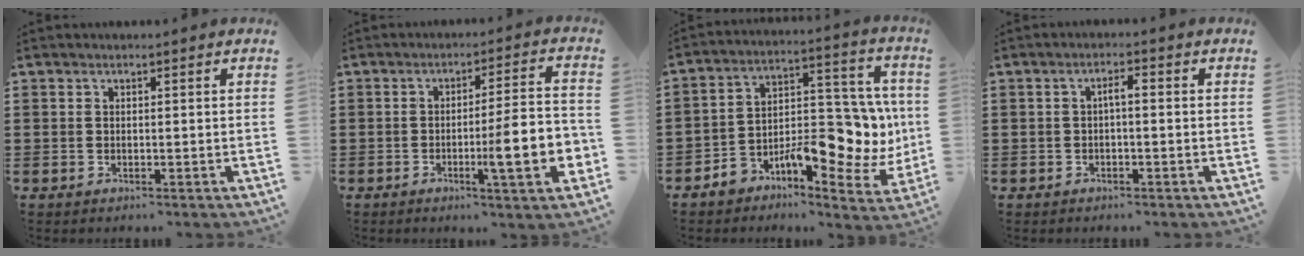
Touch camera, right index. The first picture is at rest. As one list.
[{"total": 10.3, "force": [-2.8, 1.3, 9.9], "torque": [-0.151, -0.007, -0.047]}, {"total": 11.4, "force": [-3.4, 6.2, 8.9], "torque": [-0.128, 0.008, -0.056]}, {"total": 1.8, "force": [-0.3, 0.4, 1.7], "torque": [-0.033, 0.005, -0.009]}]